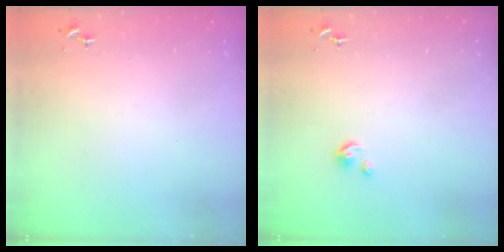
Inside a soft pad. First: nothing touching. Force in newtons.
{"total": 2.5, "press": 2.5, "slide": 0.3}